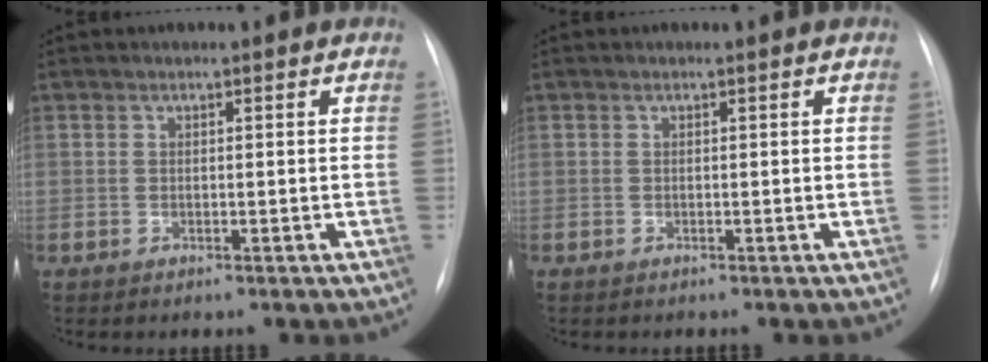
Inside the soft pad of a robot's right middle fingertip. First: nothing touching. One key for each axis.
{"total": 0.0}